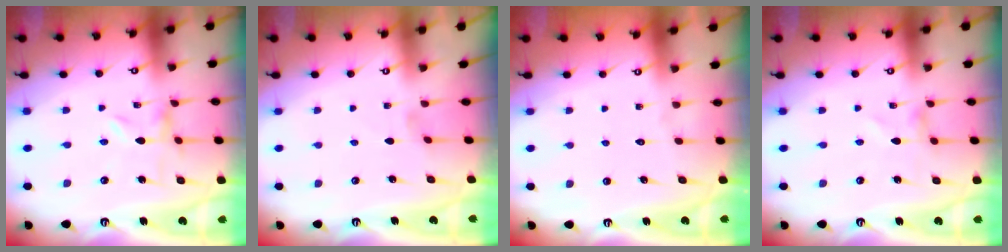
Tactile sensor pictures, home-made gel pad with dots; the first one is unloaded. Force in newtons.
{"total": 0.0}
{"total": 1.4, "press": 1.4, "slide": 0.1}
{"total": 0.0}